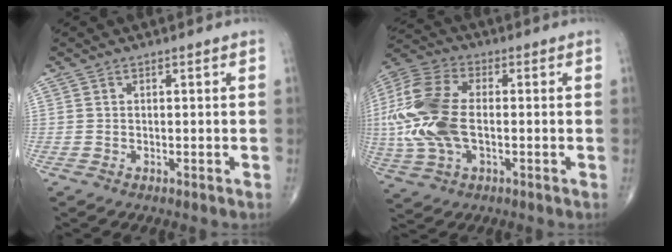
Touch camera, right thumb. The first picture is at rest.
{"total": 17.7, "force": [-0.8, 9.9, 14.6], "torque": [-0.347, 0.007, -0.016]}